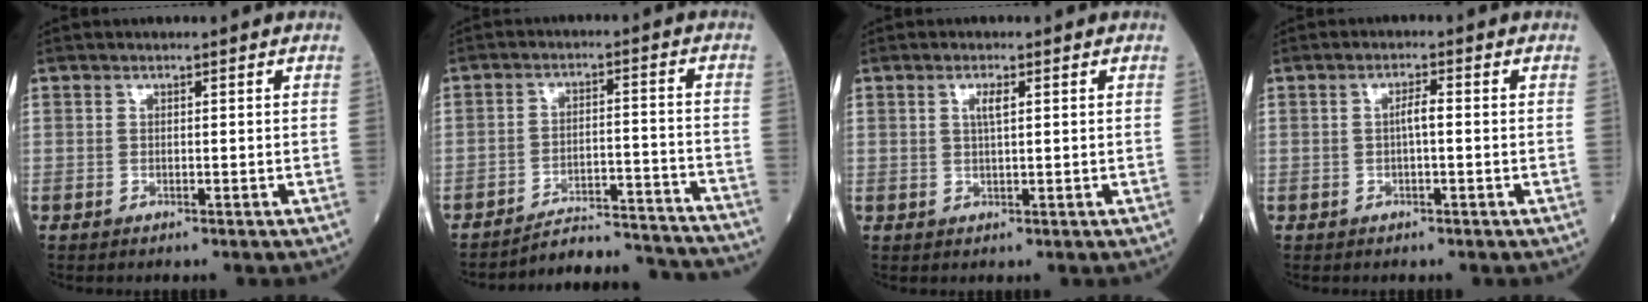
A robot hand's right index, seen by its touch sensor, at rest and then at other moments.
{"total": 16.2, "force": [-16.0, 0.6, 2.6], "torque": [-0.022, 0.018, -0.212]}
{"total": 1.9, "force": [0.7, 0.3, 1.8], "torque": [-0.035, 0.001, 0.011]}
{"total": 1.9, "force": [-0.2, 0.3, 1.9], "torque": [-0.034, 0.004, -0.003]}